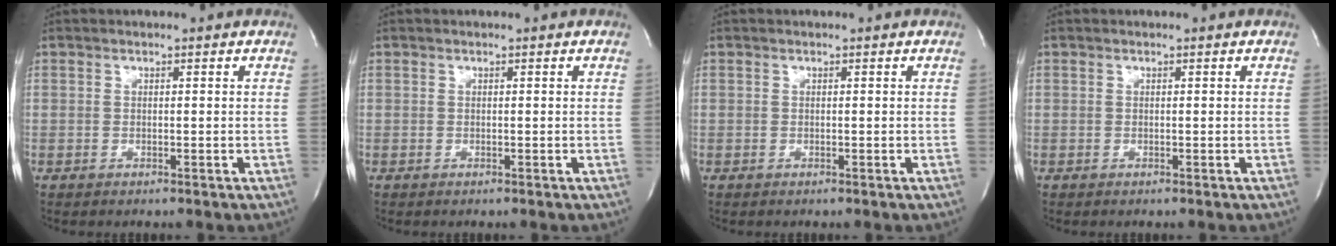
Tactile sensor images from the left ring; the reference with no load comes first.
{"total": 0.0}
{"total": 0.0}
{"total": 0.0}